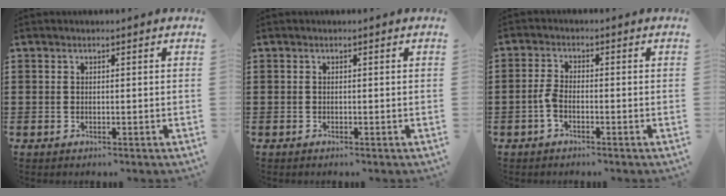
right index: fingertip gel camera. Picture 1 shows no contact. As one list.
[{"total": 0.0}, {"total": 2.8, "force": [-1.3, 1.0, 2.3], "torque": [-0.063, -0.004, -0.030]}]